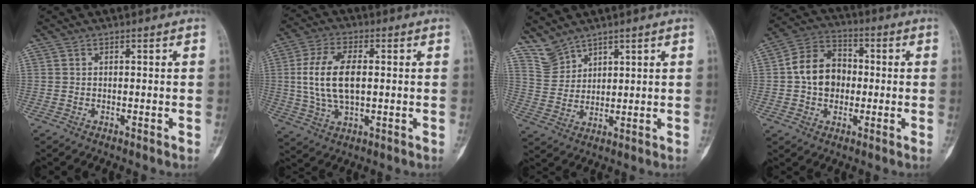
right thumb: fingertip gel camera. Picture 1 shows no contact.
{"total": 11.9, "force": [0.9, 6.2, 10.2], "torque": [-0.203, 0.007, 0.019]}
{"total": 4.8, "force": [4.5, 1.7, 0.3], "torque": [0.002, -0.026, 0.106]}
{"total": 10.8, "force": [-0.2, 8.5, 6.7], "torque": [-0.089, 0.030, -0.013]}